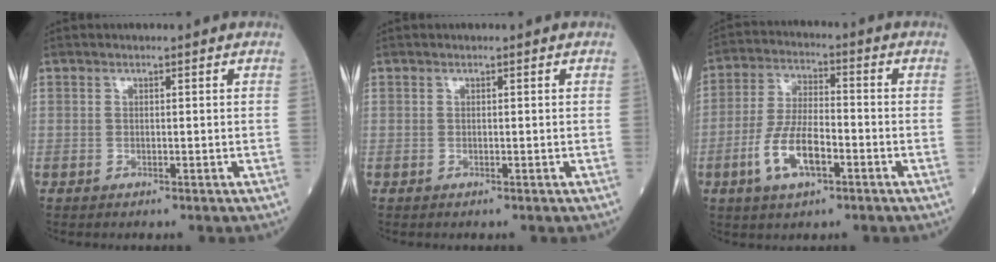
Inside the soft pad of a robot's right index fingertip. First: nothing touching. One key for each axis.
{"total": 0.0}
{"total": 9.2, "fx": -3.6, "fy": 3.3, "fz": 7.9, "tx": -0.165, "ty": 0.000, "tz": -0.067}